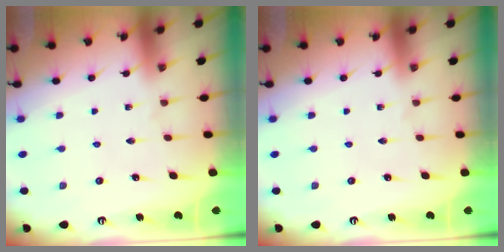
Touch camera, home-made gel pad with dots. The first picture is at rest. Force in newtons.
{"total": 0.0}